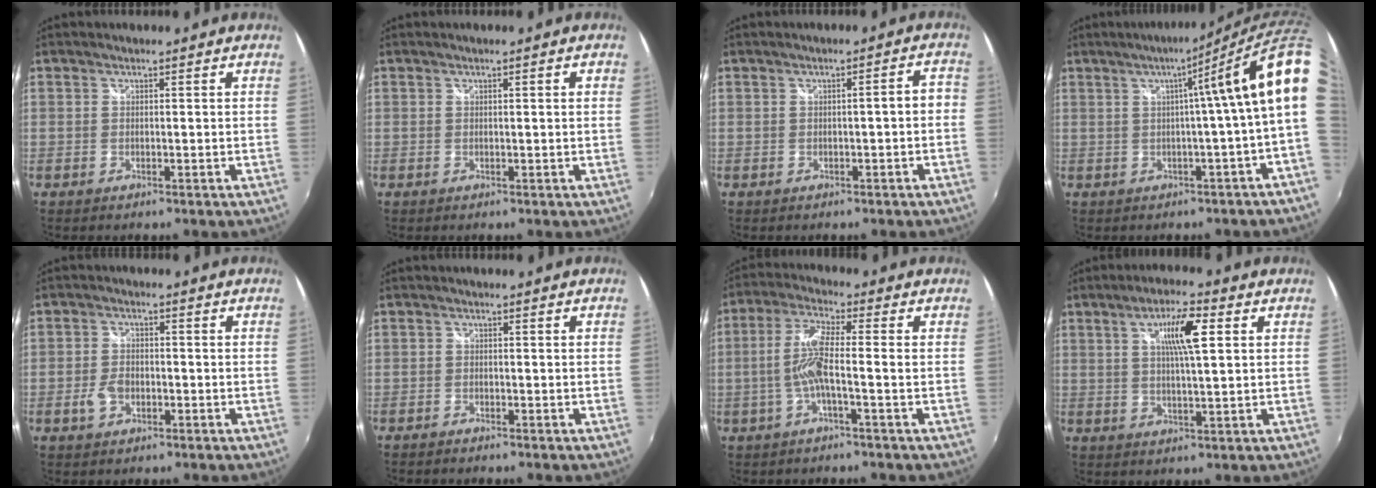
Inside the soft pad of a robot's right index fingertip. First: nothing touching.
{"total": 1.2, "force": [0.3, -0.1, 1.2], "torque": [-0.015, 0.003, 0.004]}
{"total": 2.9, "force": [-1.0, 0.4, 2.6], "torque": [-0.040, 0.012, -0.005]}
{"total": 11.3, "force": [4.2, -2.2, 10.2], "torque": [-0.133, 0.003, 0.054]}
{"total": 3.8, "force": [-1.4, 2.4, 2.5], "torque": [-0.060, 0.006, -0.022]}
{"total": 1.2, "force": [-1.1, 0.3, 0.2], "torque": [-0.014, -0.003, -0.023]}
{"total": 6.7, "force": [-1.3, 0.1, 6.6], "torque": [-0.148, 0.009, -0.023]}
{"total": 7.8, "force": [2.5, 1.2, 7.3], "torque": [-0.124, 0.006, 0.042]}